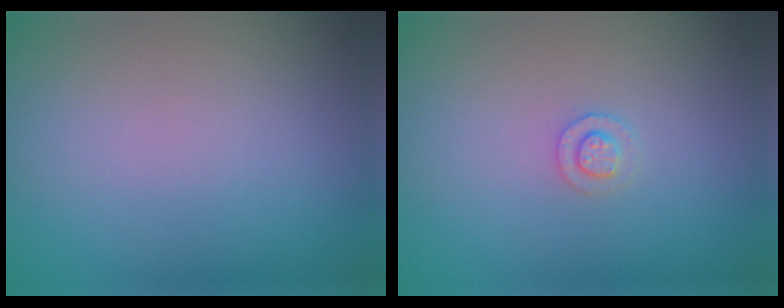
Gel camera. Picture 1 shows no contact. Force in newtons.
{"total": 1.3, "press": 1.2, "slide": 0.3}